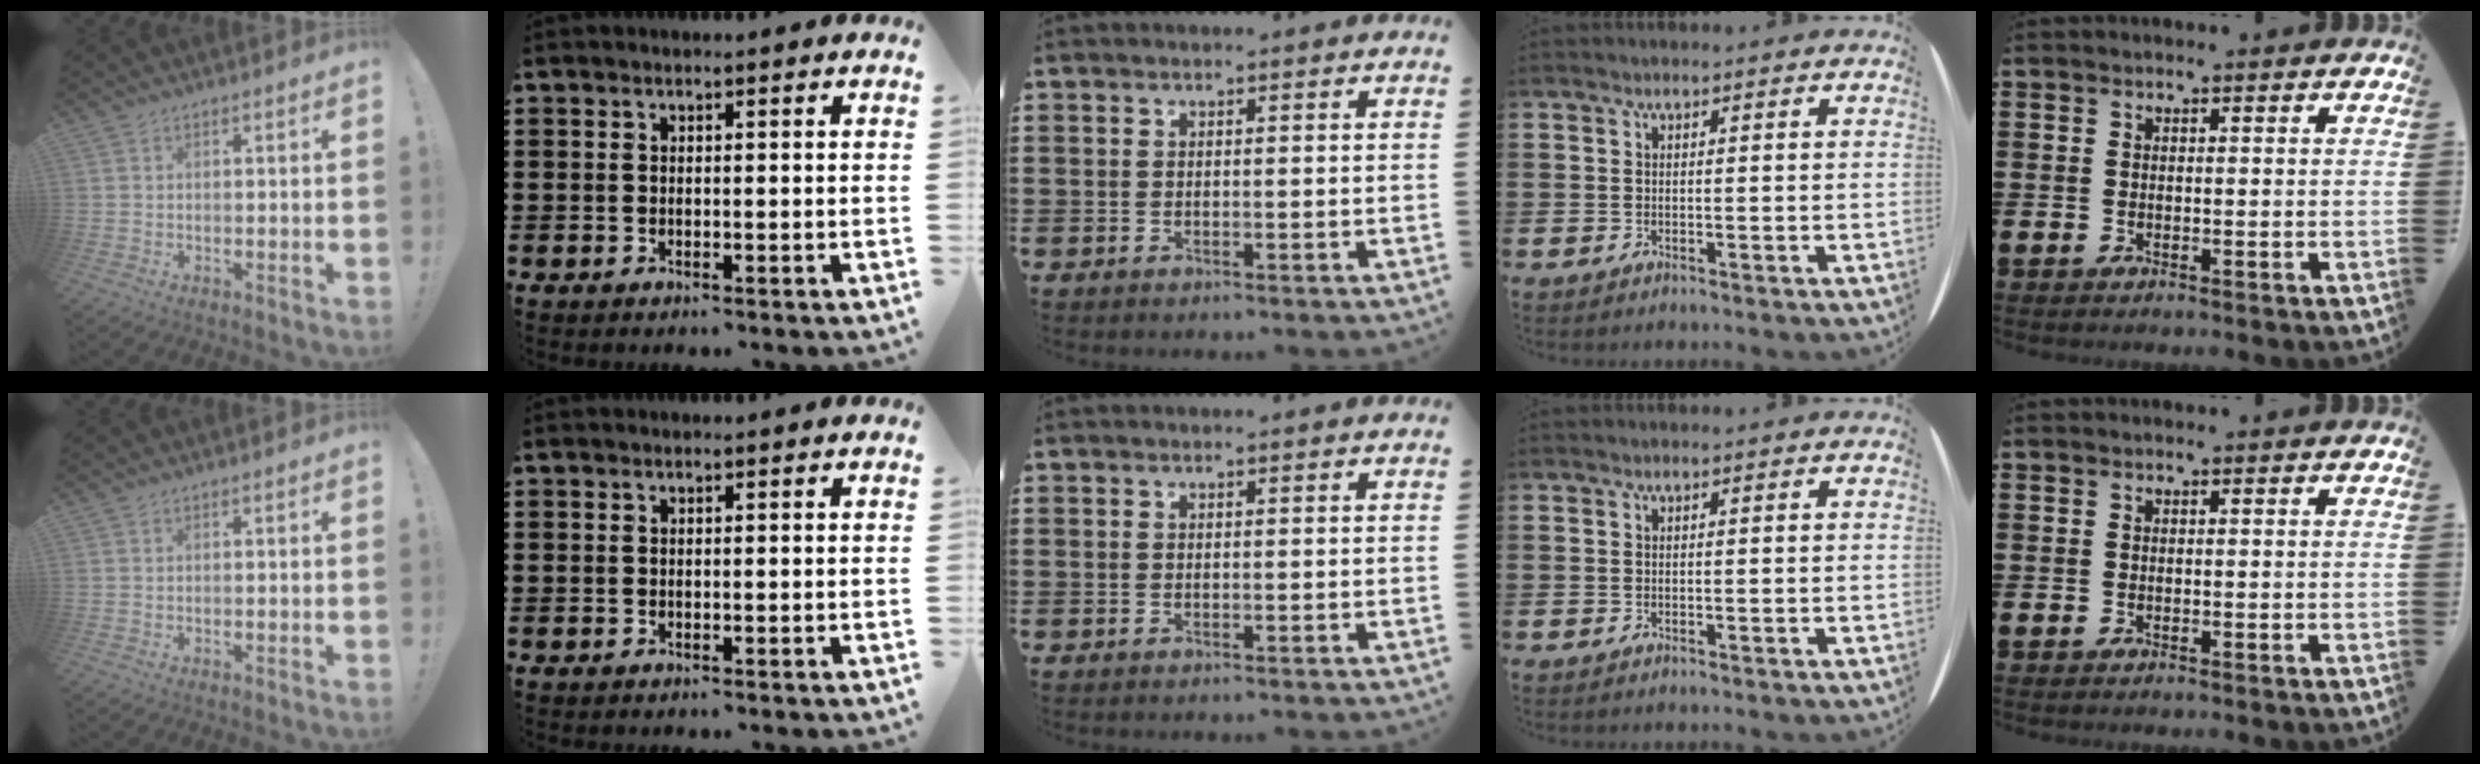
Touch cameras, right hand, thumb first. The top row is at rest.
{}